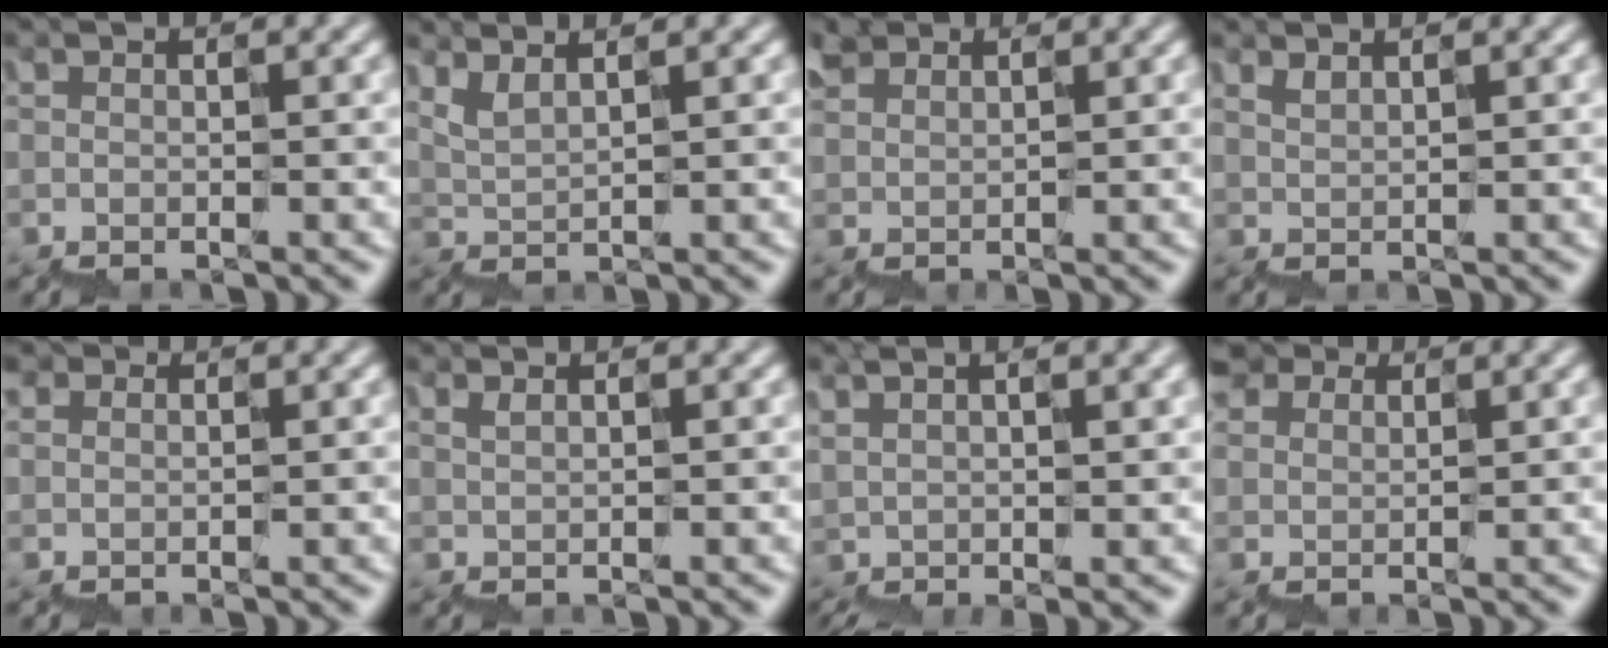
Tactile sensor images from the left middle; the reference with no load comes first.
{"total": 2.7, "force": [2.6, 0.3, 0.6], "torque": [-0.010, 0.011, 0.052]}
{"total": 2.9, "force": [2.1, 1.8, 0.9], "torque": [-0.015, 0.016, 0.033]}
{"total": 1.7, "force": [1.7, 0.1, 0.3], "torque": [-0.006, 0.010, 0.034]}
{"total": 1.2, "force": [0.5, 1.0, 0.5], "torque": [0.000, 0.007, 0.006]}
{"total": 1.5, "force": [1.4, 0.2, 0.6], "torque": [-0.005, 0.007, 0.027]}
{"total": 8.1, "force": [3.0, 3.3, 6.7], "torque": [-0.092, 0.032, 0.062]}
{"total": 4.4, "force": [2.4, 3.2, 1.9], "torque": [-0.033, 0.012, 0.042]}